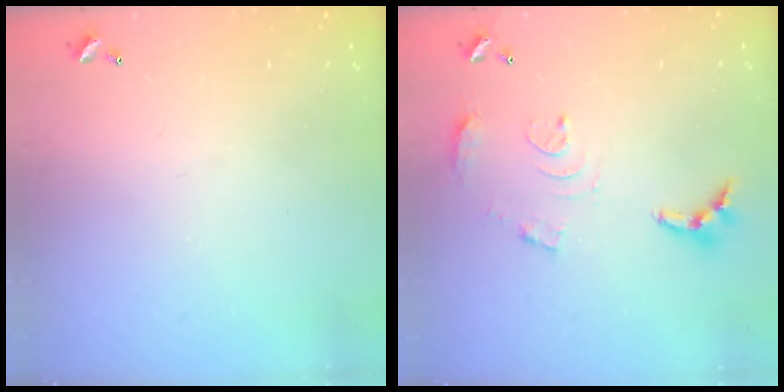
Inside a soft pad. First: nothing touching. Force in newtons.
{"total": 10.6, "press": 10.6, "slide": 0.8}